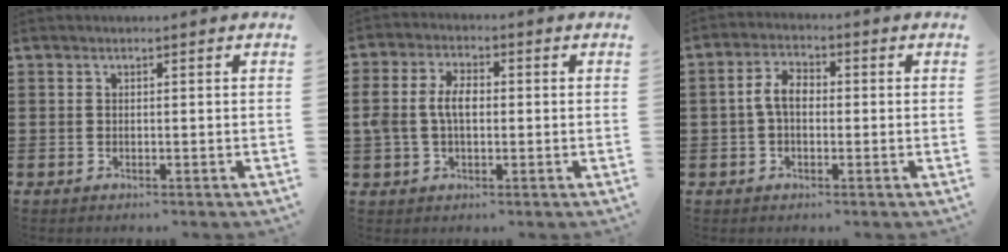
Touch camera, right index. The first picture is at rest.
{"total": 5.4, "force": [0.2, 3.0, 4.5], "torque": [-0.104, 0.007, -0.003]}
{"total": 4.5, "force": [-0.2, 2.5, 3.7], "torque": [-0.086, 0.002, -0.008]}